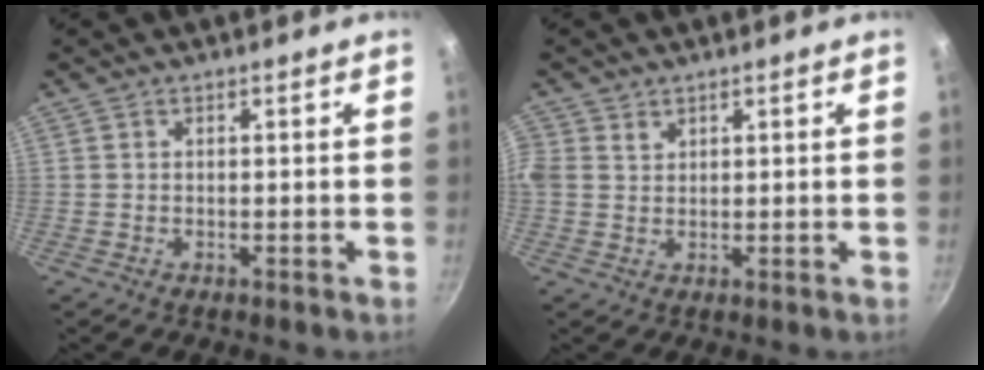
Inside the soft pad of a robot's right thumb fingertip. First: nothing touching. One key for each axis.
{"total": 4.8, "fx": 2.0, "fy": 3.8, "fz": 2.1, "tx": -0.041, "ty": 0.008, "tz": 0.041}